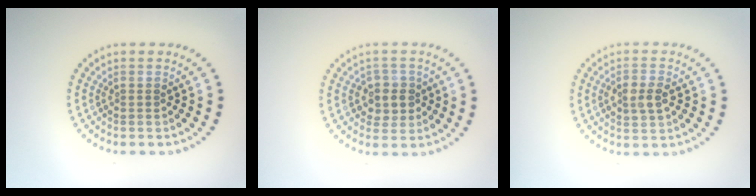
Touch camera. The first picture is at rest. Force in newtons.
{"total": 2.6, "press": 2.4, "slide": 0.8}
{"total": 2.4, "press": 2.4, "slide": 0.4}